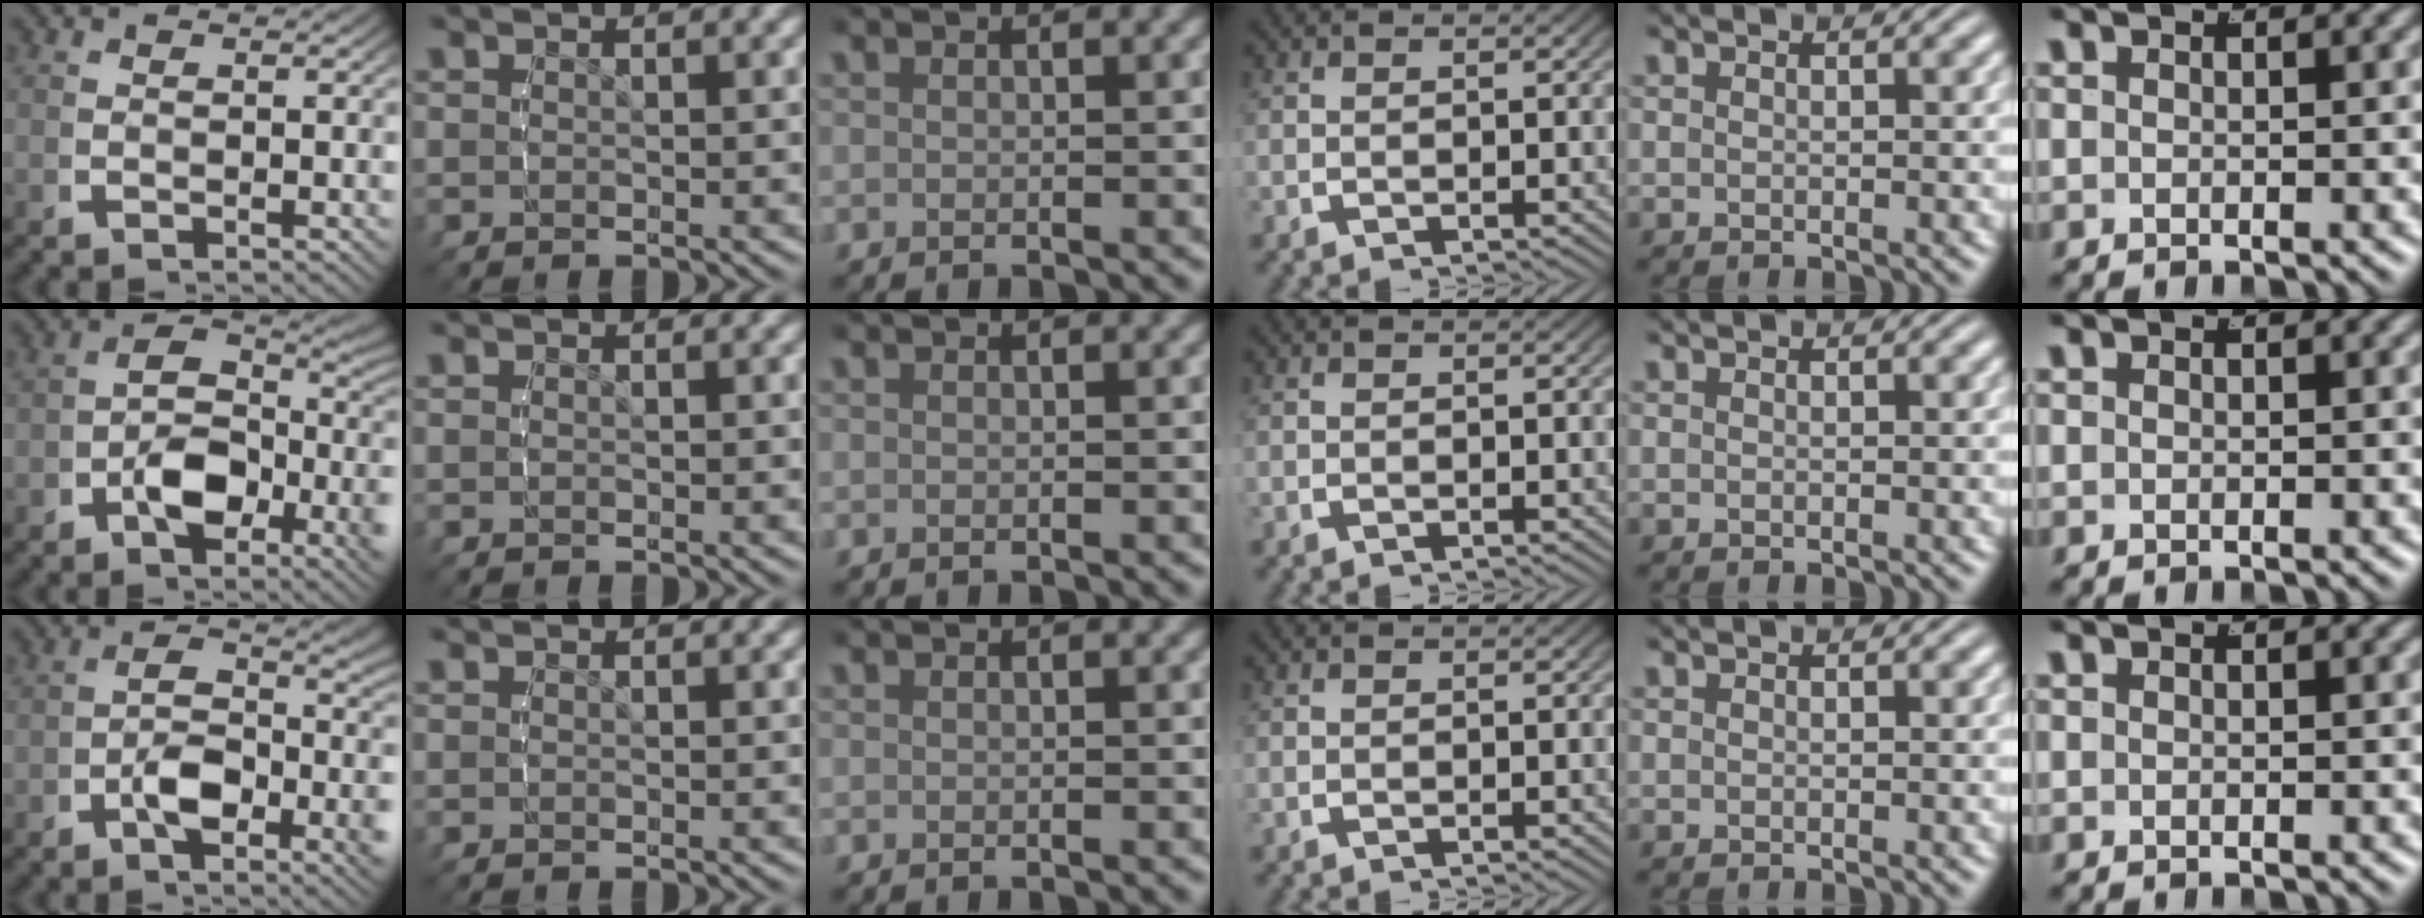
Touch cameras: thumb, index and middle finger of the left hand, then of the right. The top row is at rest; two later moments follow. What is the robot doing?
{"motion": "lift_and_place", "object": "stress ball aka squeeze ball"}